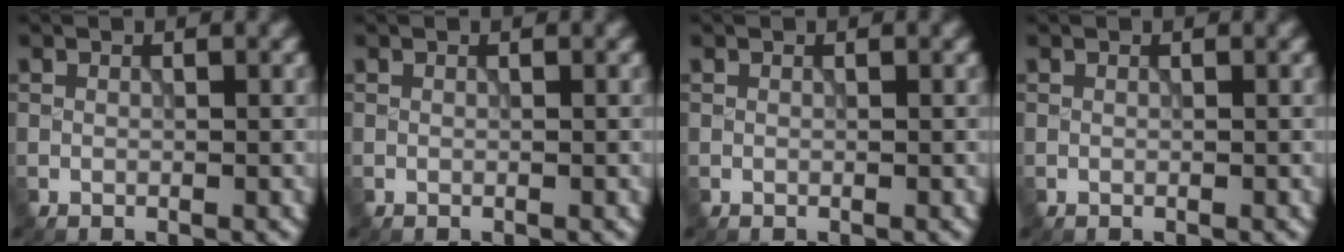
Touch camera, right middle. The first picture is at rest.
{"total": 0.0}
{"total": 0.0}
{"total": 0.0}